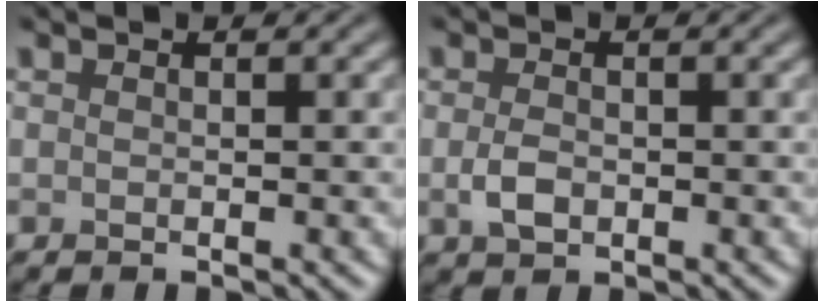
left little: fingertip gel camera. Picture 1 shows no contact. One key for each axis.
{"total": 1.9, "fx": -0.4, "fy": 1.2, "fz": 1.5, "tx": -0.032, "ty": -0.002, "tz": -0.007}